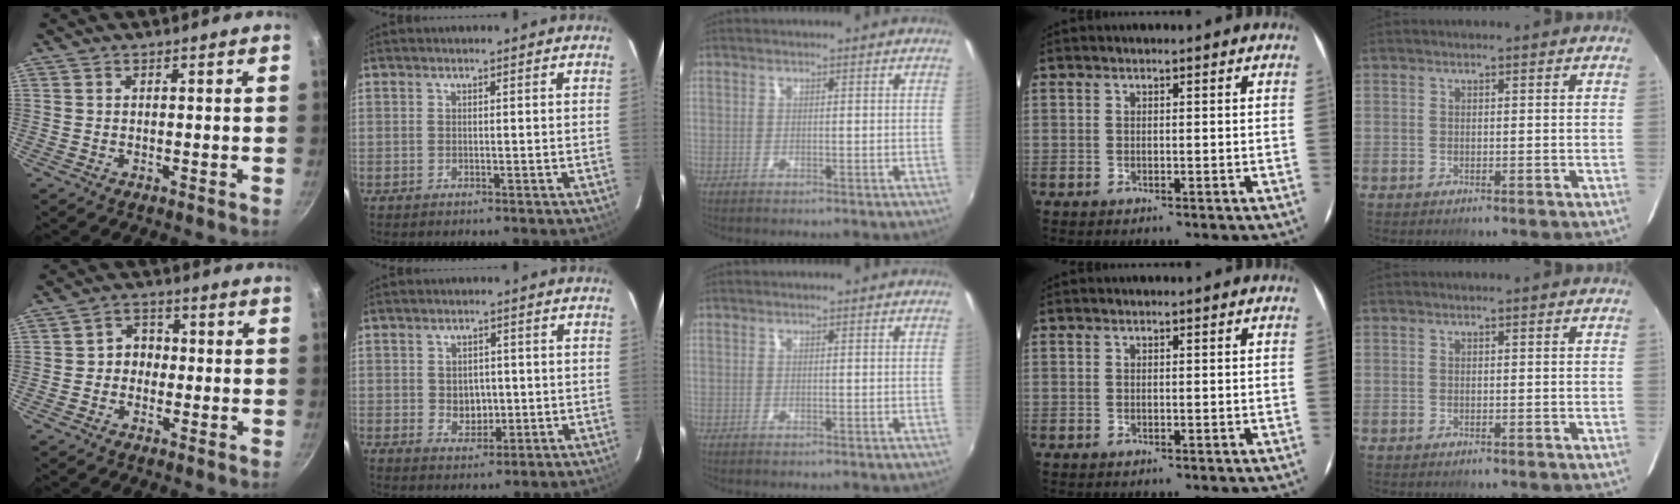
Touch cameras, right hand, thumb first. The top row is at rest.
{"thumb": {"total": 4.5, "force": [-0.6, 3.9, 2.1], "torque": [0.001, 0.016, -0.018]}, "index": {"total": 4.5, "force": [-0.3, 3.8, 2.5], "torque": [-0.041, 0.000, 0.003]}}